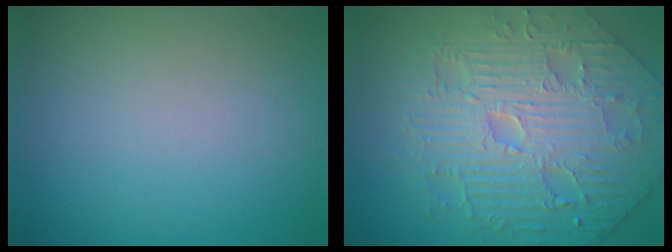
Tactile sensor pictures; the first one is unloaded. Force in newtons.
{"total": 8.4, "press": 6.7, "slide": 5.2}